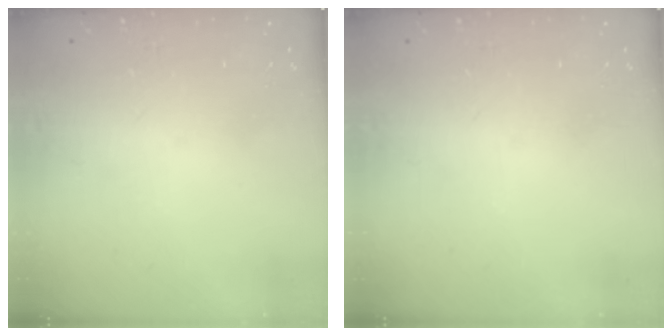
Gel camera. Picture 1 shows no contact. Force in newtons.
{"total": 0.0}